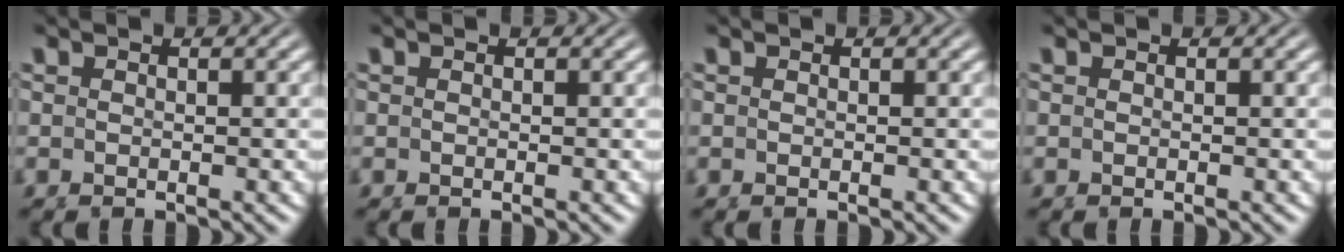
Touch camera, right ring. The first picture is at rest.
{"total": 0.0}
{"total": 0.0}
{"total": 0.0}